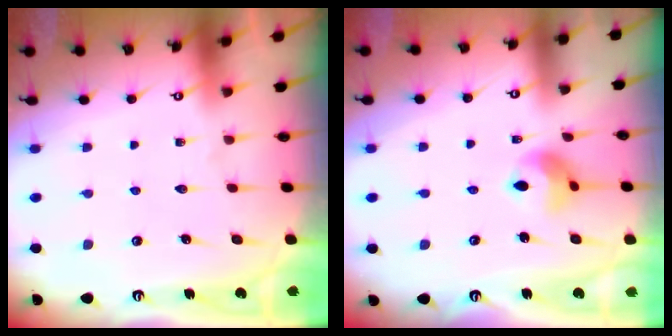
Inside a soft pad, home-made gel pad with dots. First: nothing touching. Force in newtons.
{"total": 8.5, "press": 8.5, "slide": 0.6}